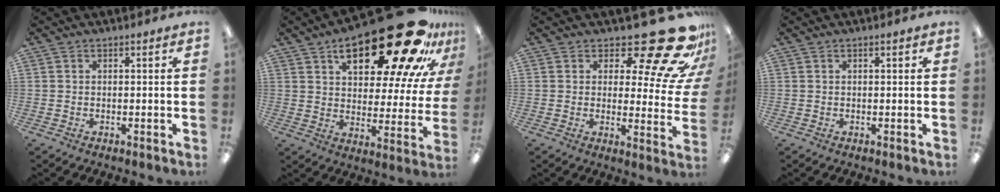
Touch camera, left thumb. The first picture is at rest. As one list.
[{"total": 28.4, "force": [17.6, 10.2, 19.9], "torque": [-0.280, -0.112, 0.278]}, {"total": 19.2, "force": [13.0, 6.2, 12.7], "torque": [-0.160, -0.099, 0.211]}, {"total": 0.9, "force": [0.3, 0.2, 0.8], "torque": [-0.015, 0.003, 0.005]}]